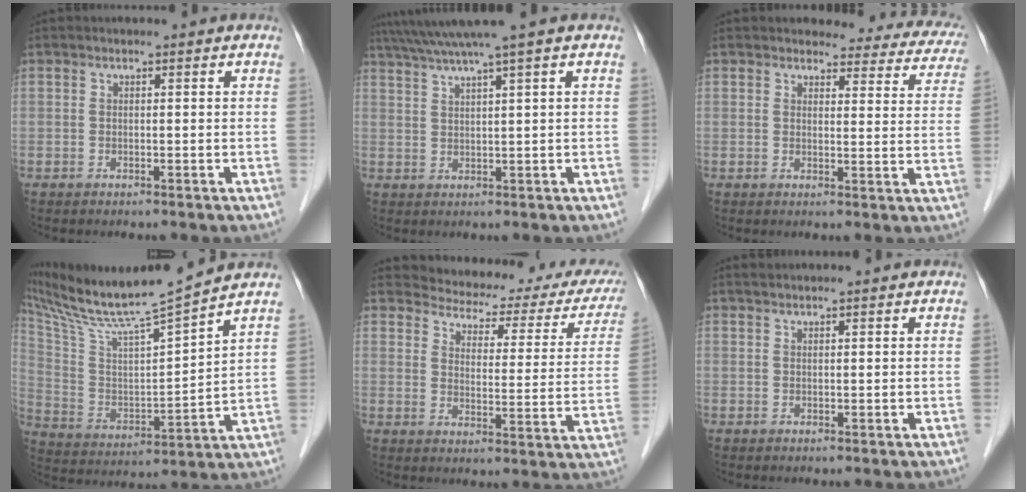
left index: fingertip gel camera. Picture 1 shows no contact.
{"total": 6.8, "force": [5.1, -1.9, 4.0], "torque": [-0.068, 0.025, 0.089]}
{"total": 14.0, "force": [12.7, 4.8, 3.6], "torque": [-0.002, -0.029, 0.110]}
{"total": 16.5, "force": [14.7, -1.6, 7.4], "torque": [-0.148, -0.008, 0.262]}
{"total": 19.1, "force": [17.5, 5.1, 5.8], "torque": [-0.057, -0.037, 0.190]}
{"total": 1.8, "force": [1.7, -0.1, 0.6], "torque": [-0.007, 0.023, 0.032]}